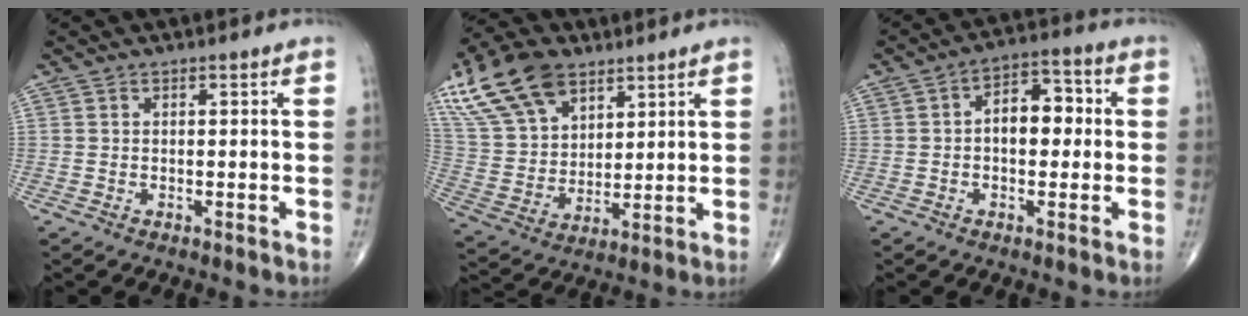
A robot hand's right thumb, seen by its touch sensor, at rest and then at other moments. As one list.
[{"total": 18.0, "force": [10.6, 10.3, 10.1], "torque": [-0.187, -0.020, 0.206]}, {"total": 8.2, "force": [0.3, 5.1, 6.4], "torque": [-0.069, 0.026, -0.006]}]